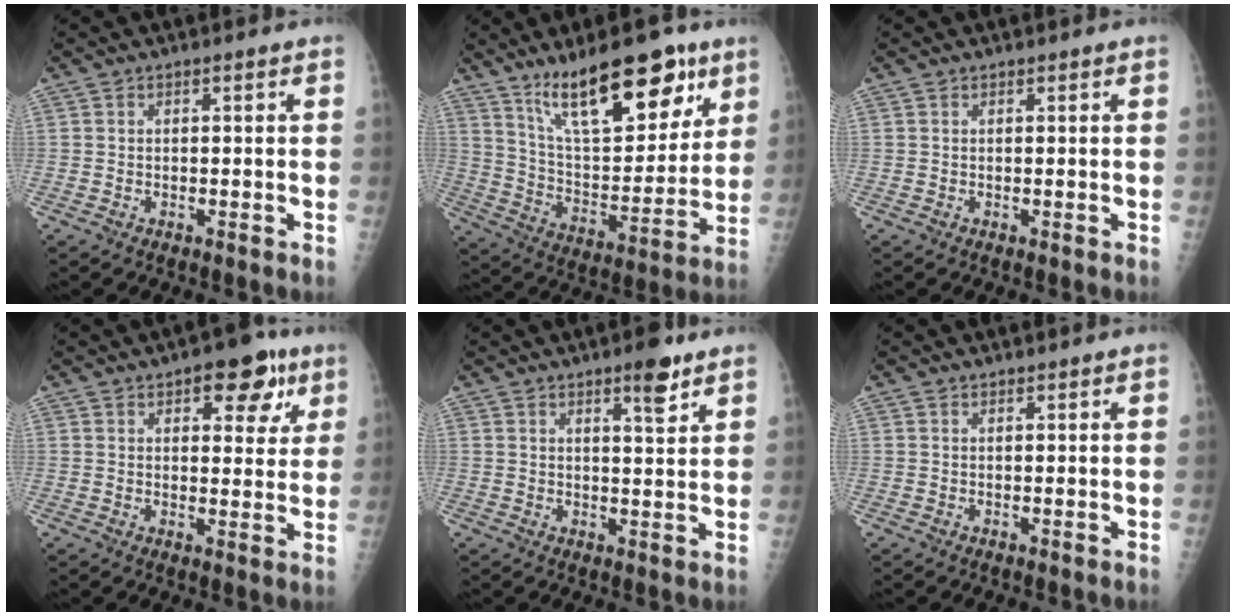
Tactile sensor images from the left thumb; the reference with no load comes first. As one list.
[{"total": 21.1, "force": [13.3, 7.8, 14.4], "torque": [-0.184, -0.068, 0.229]}, {"total": 0.0}, {"total": 9.9, "force": [5.2, 5.0, 6.8], "torque": [-0.046, -0.016, 0.064]}, {"total": 5.3, "force": [3.5, 1.3, 3.8], "torque": [-0.045, -0.022, 0.049]}, {"total": 0.6, "force": [0.6, 0.1, 0.0], "torque": [0.000, -0.004, 0.009]}]